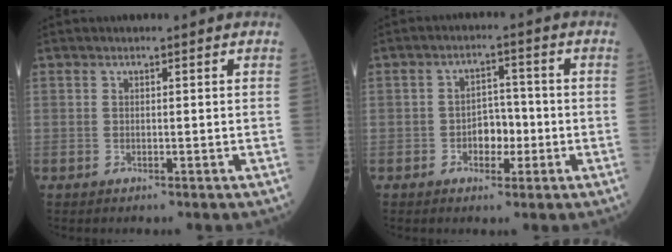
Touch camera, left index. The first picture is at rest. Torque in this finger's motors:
{"motor_torque": [0.10, 0.04, 0.06, 0.02]}